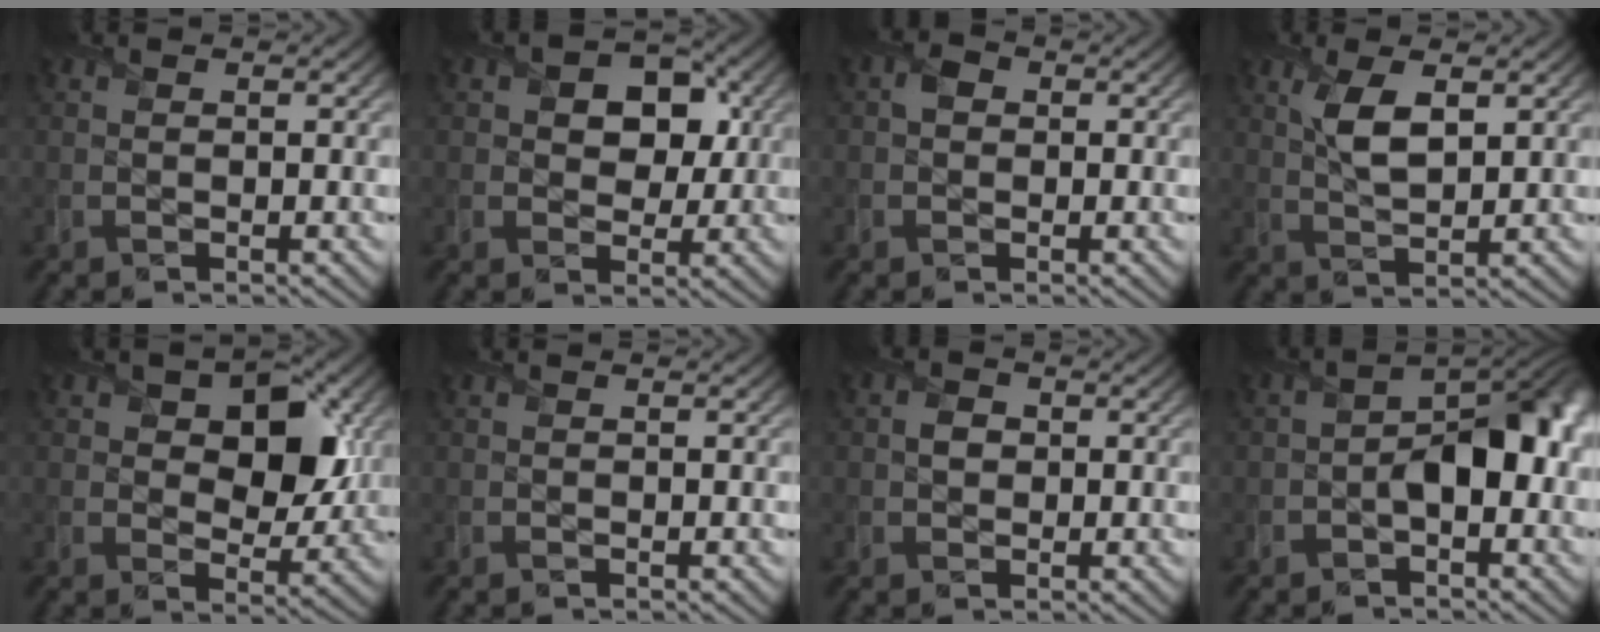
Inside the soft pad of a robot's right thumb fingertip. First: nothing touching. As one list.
[{"total": 6.6, "force": [1.7, 4.8, 4.2], "torque": [-0.060, 0.003, 0.015]}, {"total": 1.6, "force": [0.0, 1.5, 0.6], "torque": [-0.012, 0.000, -0.007]}, {"total": 5.0, "force": [1.9, 2.1, 4.2], "torque": [-0.094, 0.000, 0.038]}, {"total": 9.3, "force": [2.5, 6.0, 6.7], "torque": [-0.091, -0.005, 0.036]}, {"total": 0.0}, {"total": 1.6, "force": [0.0, 1.4, 0.7], "torque": [-0.015, 0.000, -0.005]}, {"total": 6.6, "force": [-1.1, 3.6, 5.4], "torque": [-0.074, 0.012, -0.023]}]